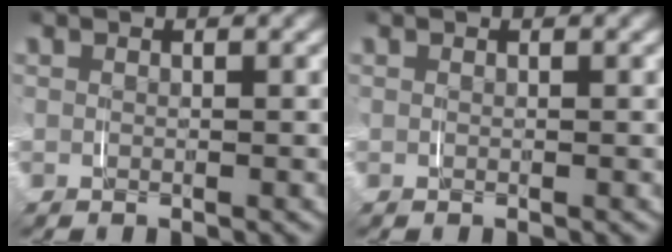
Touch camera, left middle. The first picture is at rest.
{"total": 0.0}